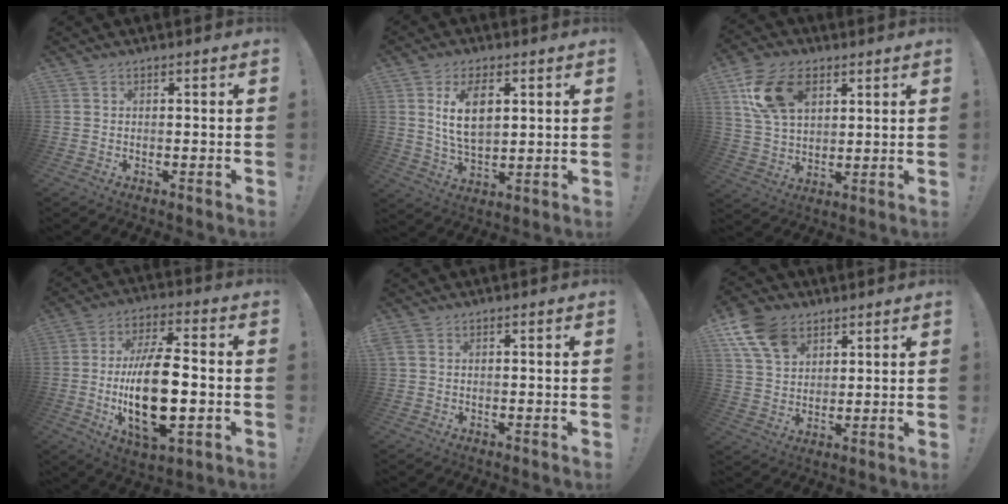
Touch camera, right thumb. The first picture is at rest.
{"total": 10.2, "force": [3.0, 5.3, 8.2], "torque": [-0.150, -0.002, 0.053]}
{"total": 15.5, "force": [6.6, 10.2, 9.6], "torque": [-0.182, -0.007, 0.129]}
{"total": 20.5, "force": [-3.0, 8.9, 18.2], "torque": [-0.338, -0.005, -0.049]}
{"total": 1.5, "force": [0.6, 1.0, 0.9], "torque": [-0.026, 0.007, 0.014]}
{"total": 12.7, "force": [6.9, 8.5, 6.4], "torque": [-0.125, -0.026, 0.137]}